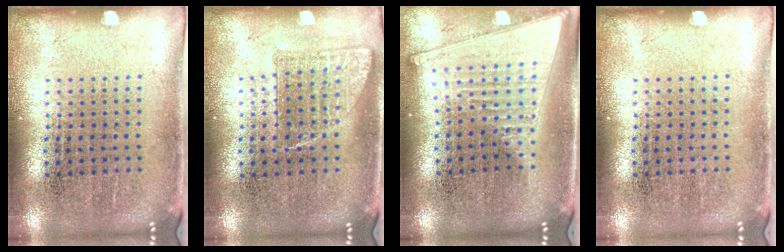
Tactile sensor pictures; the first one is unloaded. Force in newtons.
{"total": 0.8, "press": 0.8, "slide": 0.1}
{"total": 2.0, "press": 1.7, "slide": 1.0}
{"total": 0.0}